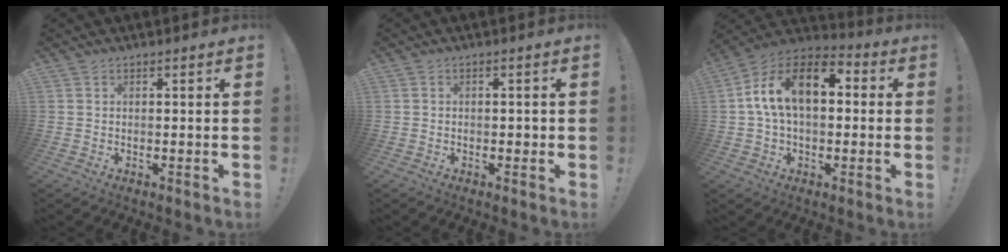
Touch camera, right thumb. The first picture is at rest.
{"total": 1.3, "force": [-0.6, 1.0, 0.6], "torque": [-0.012, 0.006, -0.011]}
{"total": 16.4, "force": [3.8, 9.4, 12.9], "torque": [-0.222, 0.004, 0.061]}